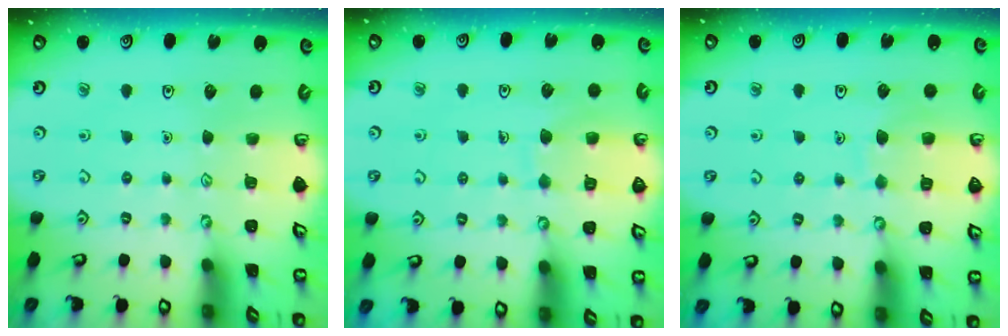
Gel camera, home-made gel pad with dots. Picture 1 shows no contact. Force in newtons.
{"total": 7.7, "press": 7.7, "slide": 0.6}
{"total": 6.7, "press": 6.7, "slide": 0.7}